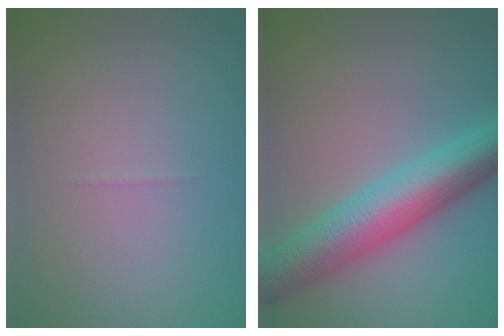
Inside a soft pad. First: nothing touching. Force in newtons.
{"total": 7.7, "press": 7.7, "slide": 0.1}